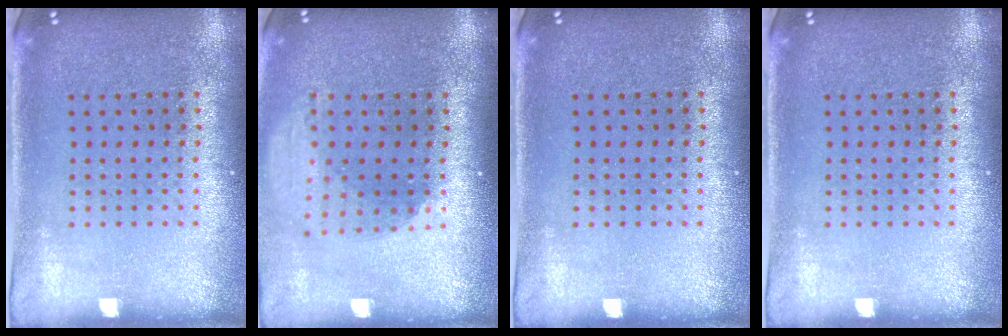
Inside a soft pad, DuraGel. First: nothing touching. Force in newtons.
{"total": 1.9, "press": 1.5, "slide": 1.3}
{"total": 0.0}
{"total": 0.0}